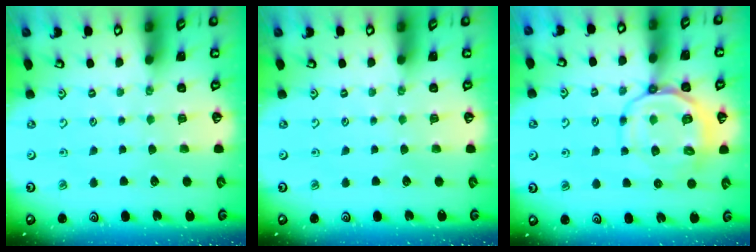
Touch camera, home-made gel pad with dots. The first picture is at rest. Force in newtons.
{"total": 0.0}
{"total": 11.8, "press": 11.7, "slide": 1.8}